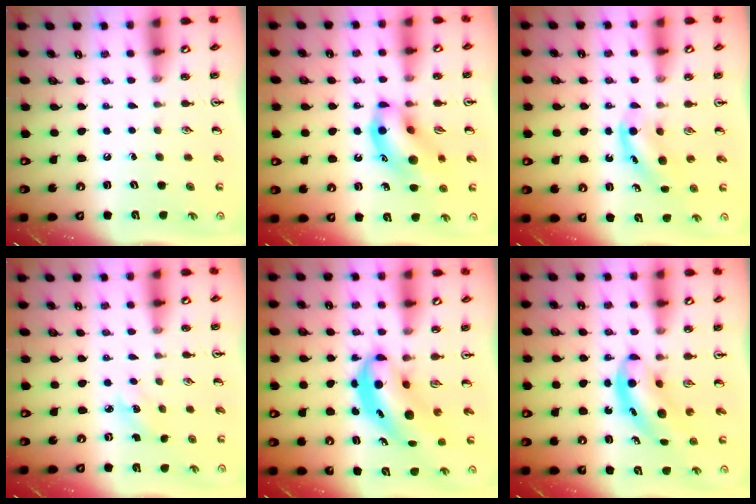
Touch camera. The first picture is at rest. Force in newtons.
{"total": 12.6, "press": 12.3, "slide": 2.7}
{"total": 4.6, "press": 4.5, "slide": 1.0}
{"total": 2.5, "press": 2.4, "slide": 0.9}
{"total": 5.7, "press": 5.6, "slide": 1.1}
{"total": 5.9, "press": 5.9, "slide": 0.6}